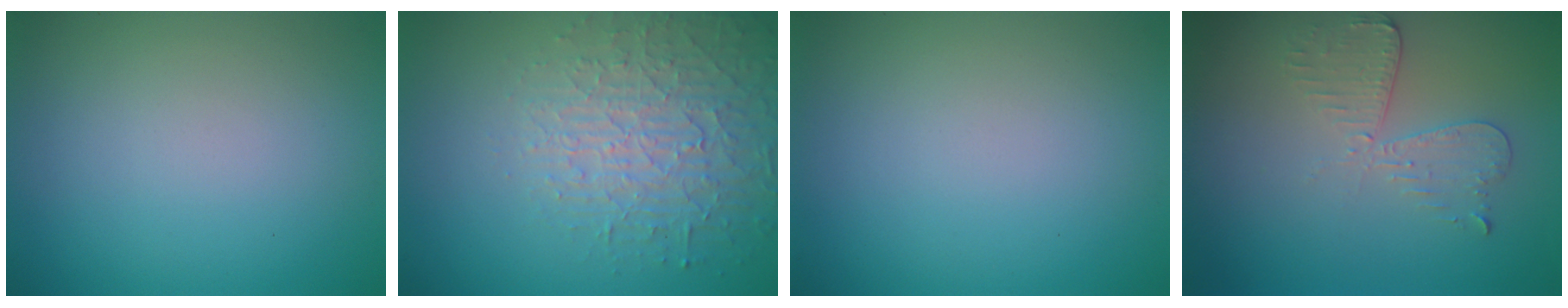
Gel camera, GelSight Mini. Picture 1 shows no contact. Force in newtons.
{"total": 4.0, "press": 3.9, "slide": 0.7}
{"total": 0.0}
{"total": 2.9, "press": 2.5, "slide": 1.5}